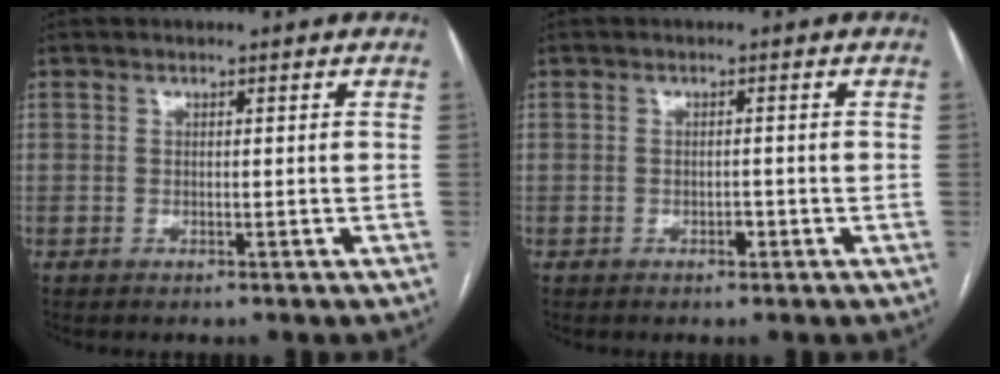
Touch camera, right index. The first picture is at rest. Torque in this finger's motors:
{"motor_torque": [0.07, 0.11, 0.13, 0.03]}